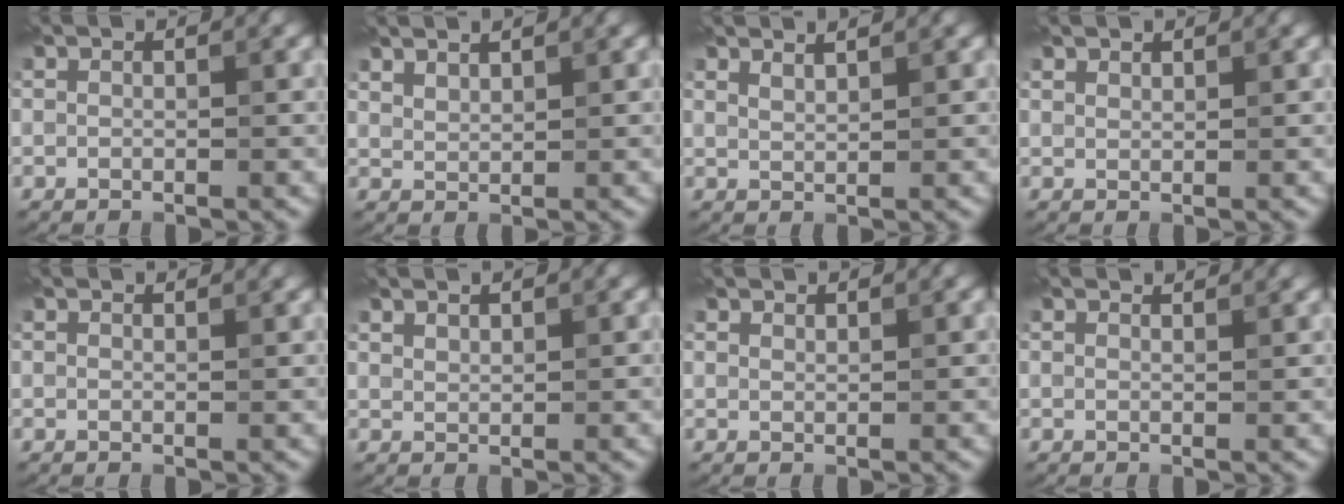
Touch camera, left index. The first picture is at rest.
{"total": 1.6, "force": [1.5, 0.3, 0.4], "torque": [-0.009, 0.003, 0.030]}
{"total": 1.4, "force": [1.3, 0.3, 0.5], "torque": [-0.003, 0.001, 0.022]}
{"total": 1.0, "force": [1.0, 0.2, 0.1], "torque": [-0.002, 0.000, 0.021]}
{"total": 1.0, "force": [1.0, 0.1, 0.2], "torque": [-0.005, -0.002, 0.010]}
{"total": 1.1, "force": [1.0, 0.3, 0.2], "torque": [-0.007, 0.000, 0.021]}
{"total": 1.0, "force": [1.0, 0.2, 0.1], "torque": [-0.002, 0.000, 0.018]}
{"total": 1.6, "force": [1.6, 0.1, 0.3], "torque": [-0.009, 0.001, 0.017]}